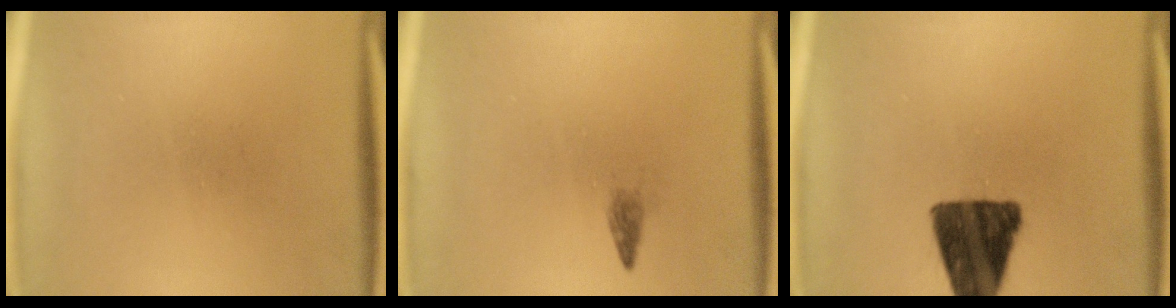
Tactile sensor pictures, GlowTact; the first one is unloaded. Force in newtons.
{"total": 1.0}
{"total": 13.9}